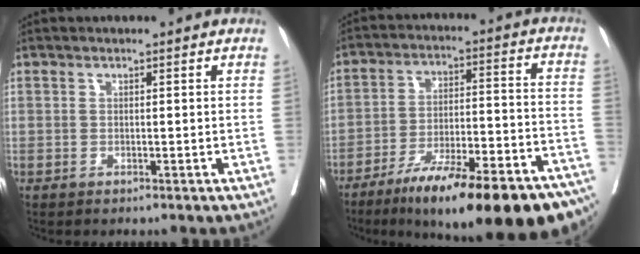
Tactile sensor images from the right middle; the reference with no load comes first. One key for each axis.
{"total": 25.8, "fx": -18.8, "fy": 4.4, "fz": 17.1, "tx": -0.186, "ty": 0.003, "tz": -0.280}